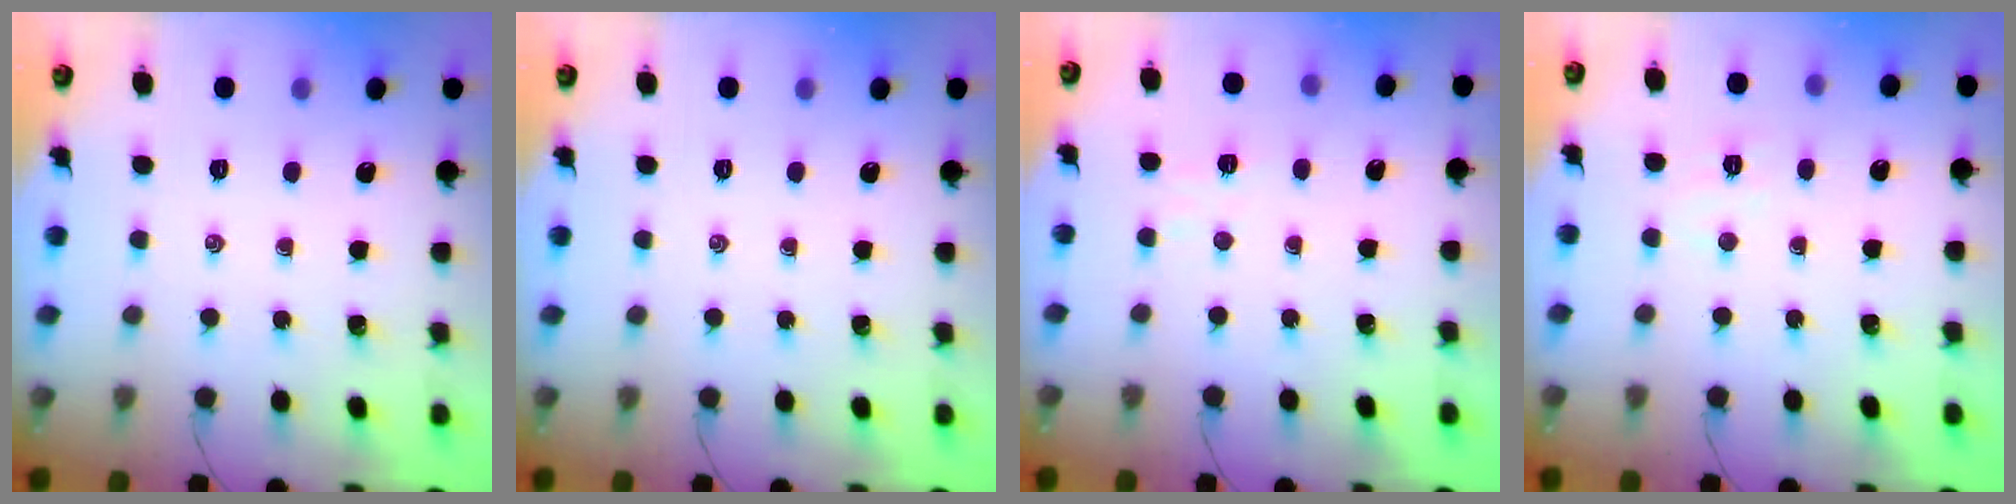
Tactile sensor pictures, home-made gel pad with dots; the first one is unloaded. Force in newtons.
{"total": 0.0}
{"total": 4.6, "press": 4.5, "slide": 1.0}
{"total": 4.1, "press": 4.0, "slide": 0.9}